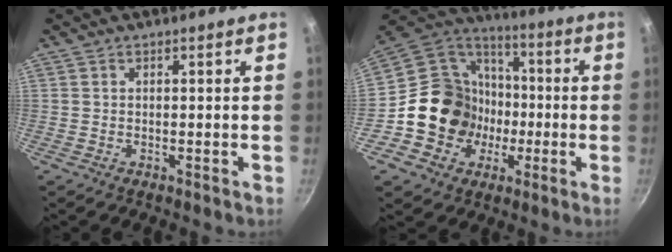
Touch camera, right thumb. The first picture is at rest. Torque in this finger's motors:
{"motor_torque": [1.99, 1.71, 0.52, -0.96, 0.07]}